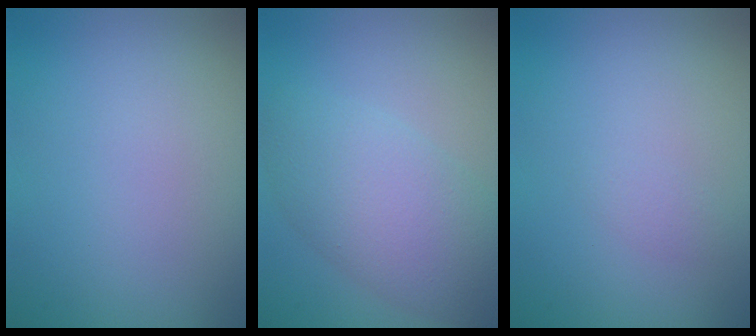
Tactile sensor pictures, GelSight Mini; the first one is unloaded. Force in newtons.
{"total": 6.7, "press": 6.7, "slide": 0.2}
{"total": 0.7, "press": 0.7, "slide": 0.0}